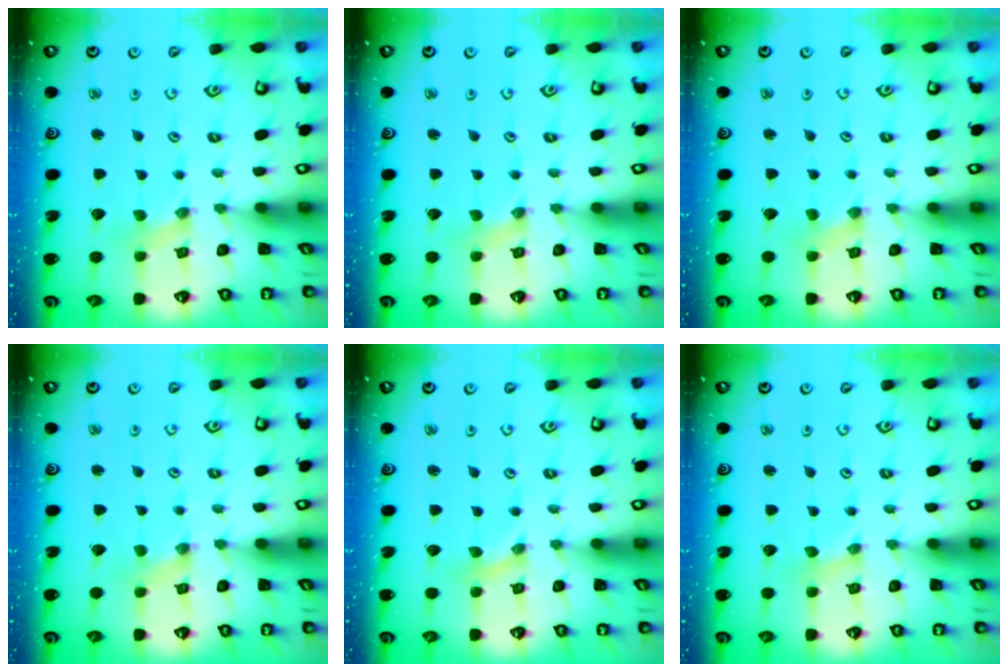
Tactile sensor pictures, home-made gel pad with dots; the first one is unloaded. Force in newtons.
{"total": 0.0}
{"total": 0.0}
{"total": 0.0}
{"total": 0.0}
{"total": 0.0}